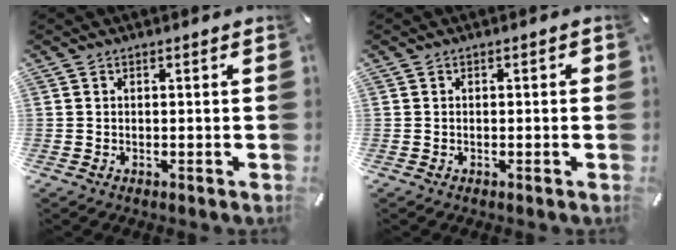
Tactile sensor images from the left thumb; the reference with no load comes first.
{"total": 0.8, "force": [-0.2, 0.4, 0.6], "torque": [-0.011, 0.002, -0.005]}